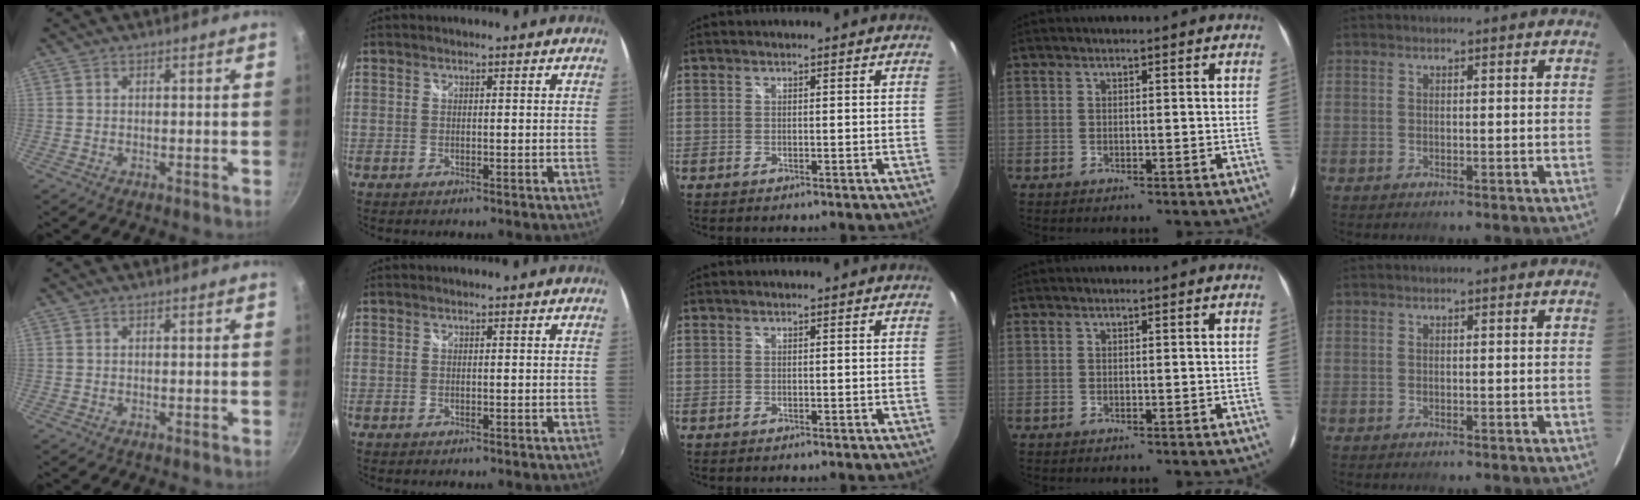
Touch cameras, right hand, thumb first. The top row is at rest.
{}